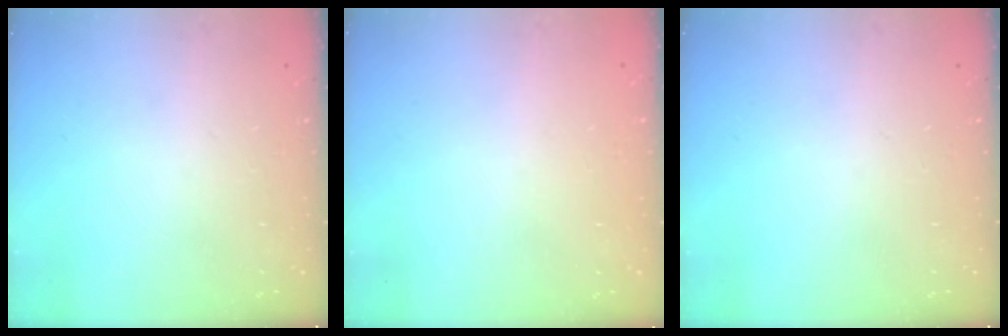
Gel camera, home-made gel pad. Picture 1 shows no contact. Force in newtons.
{"total": 0.6, "press": 0.6, "slide": 0.1}
{"total": 0.0}